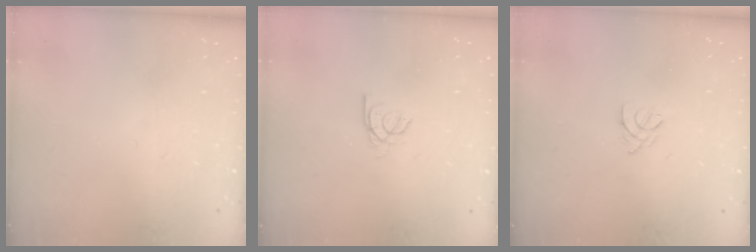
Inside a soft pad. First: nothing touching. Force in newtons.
{"total": 2.2, "press": 2.2, "slide": 0.2}
{"total": 2.5, "press": 2.4, "slide": 0.6}